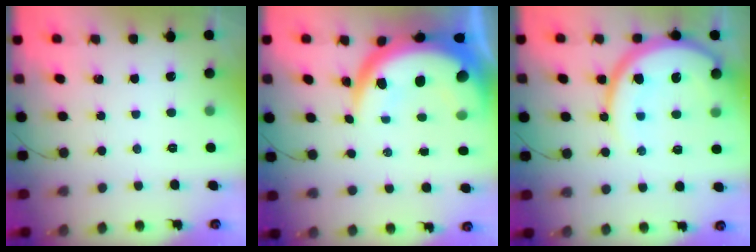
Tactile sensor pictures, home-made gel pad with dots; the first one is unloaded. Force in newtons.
{"total": 16.1, "press": 16.1, "slide": 1.5}
{"total": 16.3, "press": 16.2, "slide": 1.9}